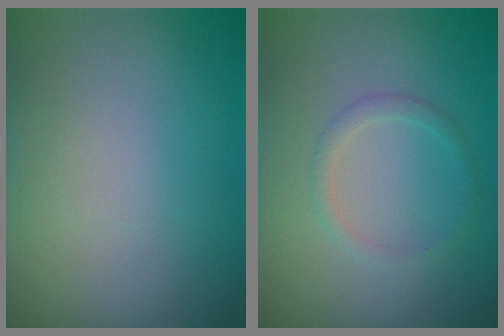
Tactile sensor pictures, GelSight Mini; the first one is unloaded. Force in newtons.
{"total": 1.2, "press": 1.2, "slide": 0.0}